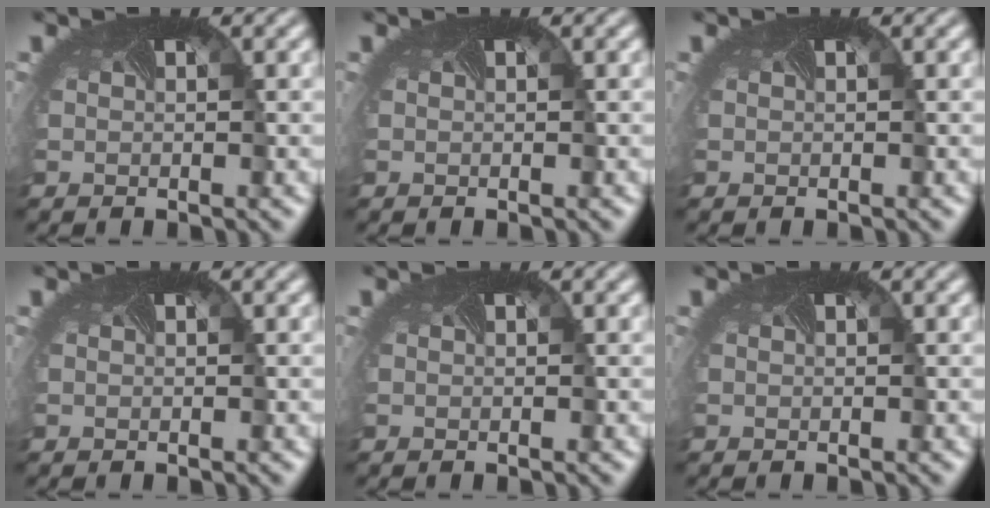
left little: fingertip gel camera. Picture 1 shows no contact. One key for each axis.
{"total": 0.0}
{"total": 0.0}
{"total": 0.0}
{"total": 0.0}
{"total": 0.0}